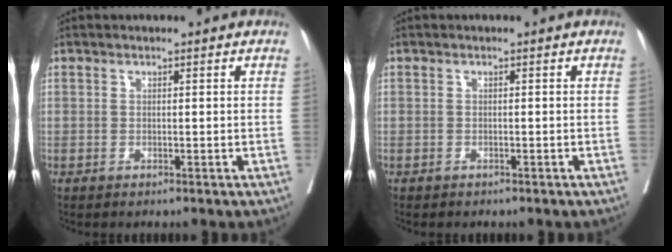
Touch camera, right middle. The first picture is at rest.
{"total": 1.0, "force": [-0.9, 0.5, 0.3], "torque": [-0.012, 0.001, -0.011]}